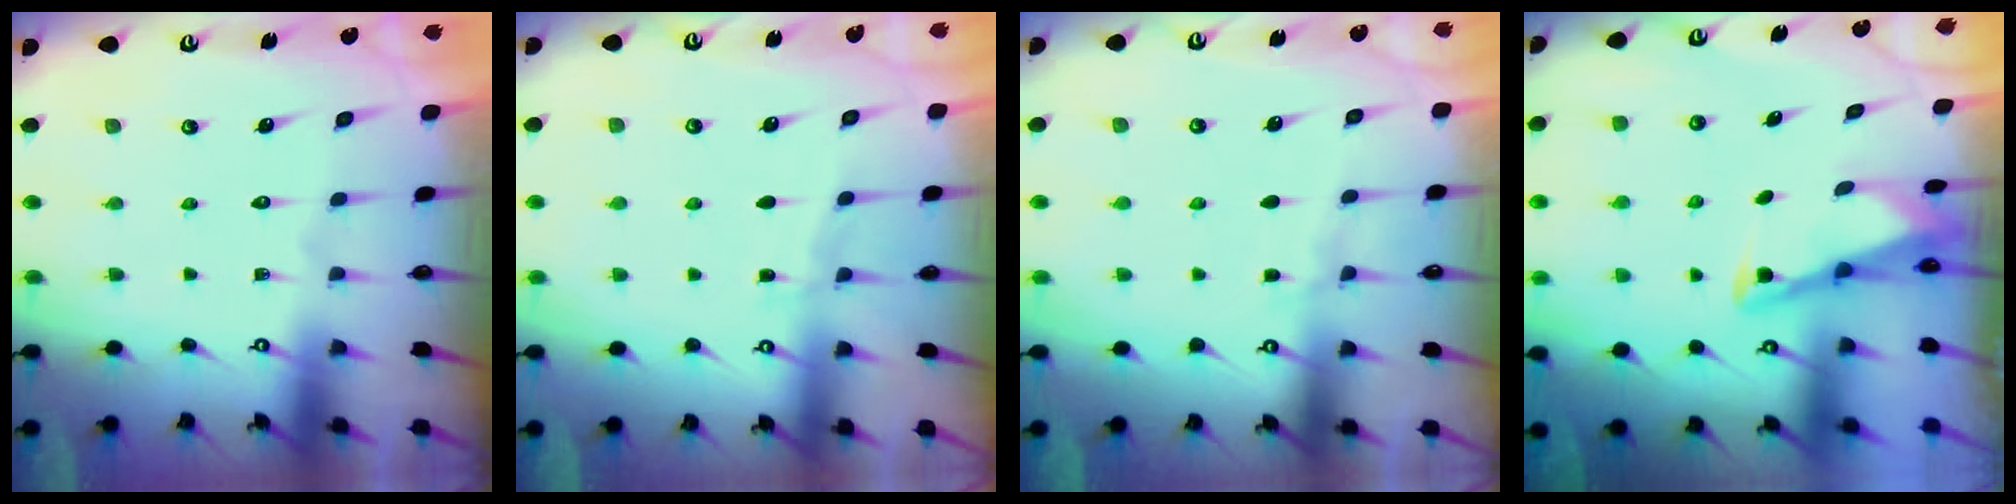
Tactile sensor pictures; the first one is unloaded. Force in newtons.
{"total": 5.0, "press": 4.9, "slide": 0.6}
{"total": 4.6, "press": 4.6, "slide": 0.5}
{"total": 2.8, "press": 2.8, "slide": 0.4}